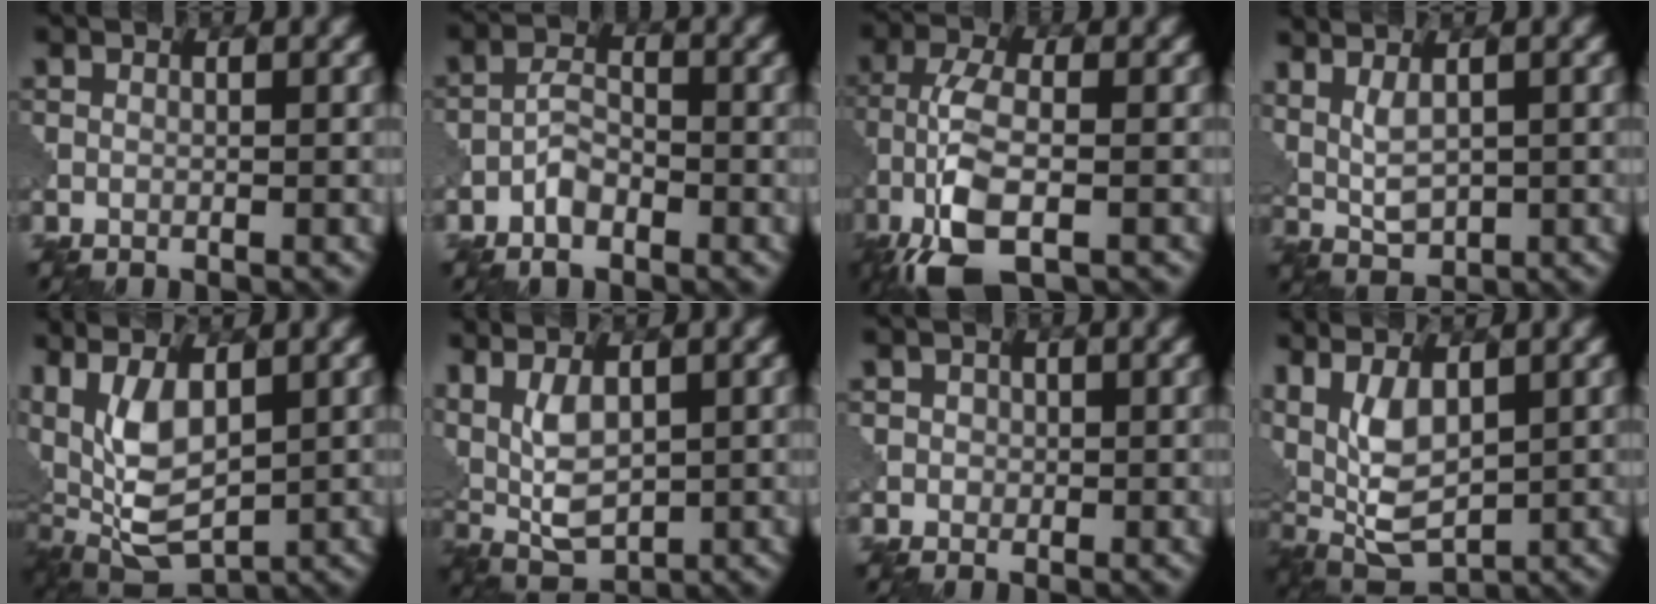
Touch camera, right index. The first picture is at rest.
{"total": 2.9, "force": [-1.7, 1.6, 1.7], "torque": [-0.028, 0.006, -0.038]}
{"total": 7.3, "force": [-3.9, 2.4, 5.7], "torque": [-0.126, -0.001, -0.083]}
{"total": 3.0, "force": [1.4, 1.1, 2.4], "torque": [-0.054, -0.004, 0.036]}
{"total": 8.6, "force": [2.2, 4.0, 7.3], "torque": [-0.159, -0.005, 0.041]}
{"total": 5.0, "force": [1.6, 2.2, 4.2], "torque": [-0.092, -0.002, 0.033]}
{"total": 1.4, "force": [0.1, 1.4, 0.3], "torque": [0.013, -0.002, 0.000]}
{"total": 7.4, "force": [2.5, 3.2, 6.2], "torque": [-0.139, -0.002, 0.049]}